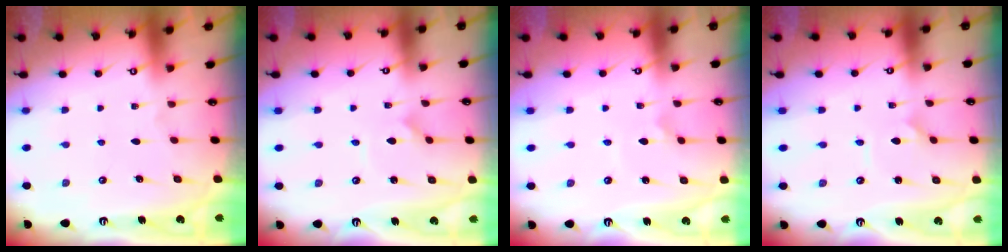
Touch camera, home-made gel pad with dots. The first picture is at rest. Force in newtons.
{"total": 1.1, "press": 1.1, "slide": 0.1}
{"total": 2.3, "press": 2.3, "slide": 0.1}
{"total": 0.7, "press": 0.7, "slide": 0.0}